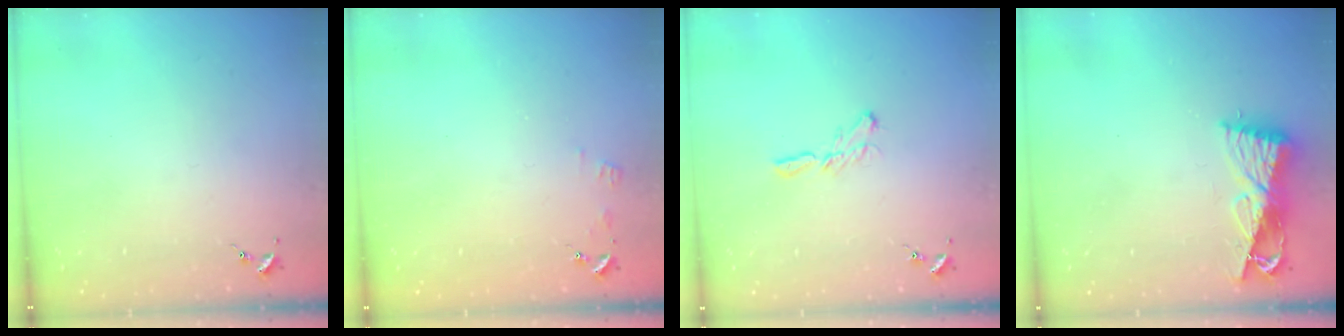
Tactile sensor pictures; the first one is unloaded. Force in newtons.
{"total": 4.2, "press": 4.2, "slide": 0.5}
{"total": 5.6, "press": 5.6, "slide": 0.2}
{"total": 9.5, "press": 9.4, "slide": 0.8}